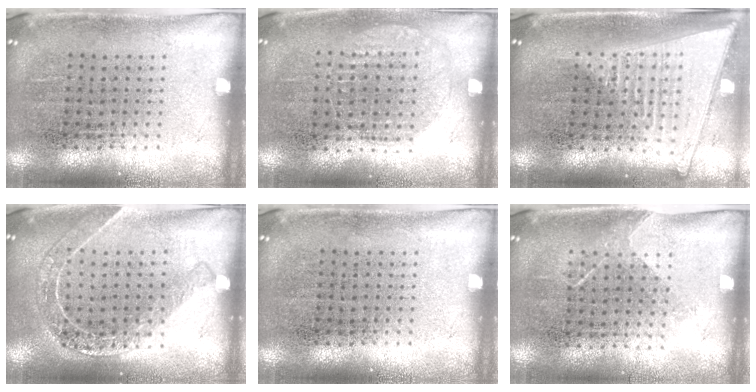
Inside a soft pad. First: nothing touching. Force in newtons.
{"total": 1.0, "press": 0.9, "slide": 0.3}
{"total": 2.0, "press": 1.7, "slide": 1.0}
{"total": 1.6, "press": 1.5, "slide": 0.5}
{"total": 0.0}
{"total": 1.2, "press": 1.0, "slide": 0.8}